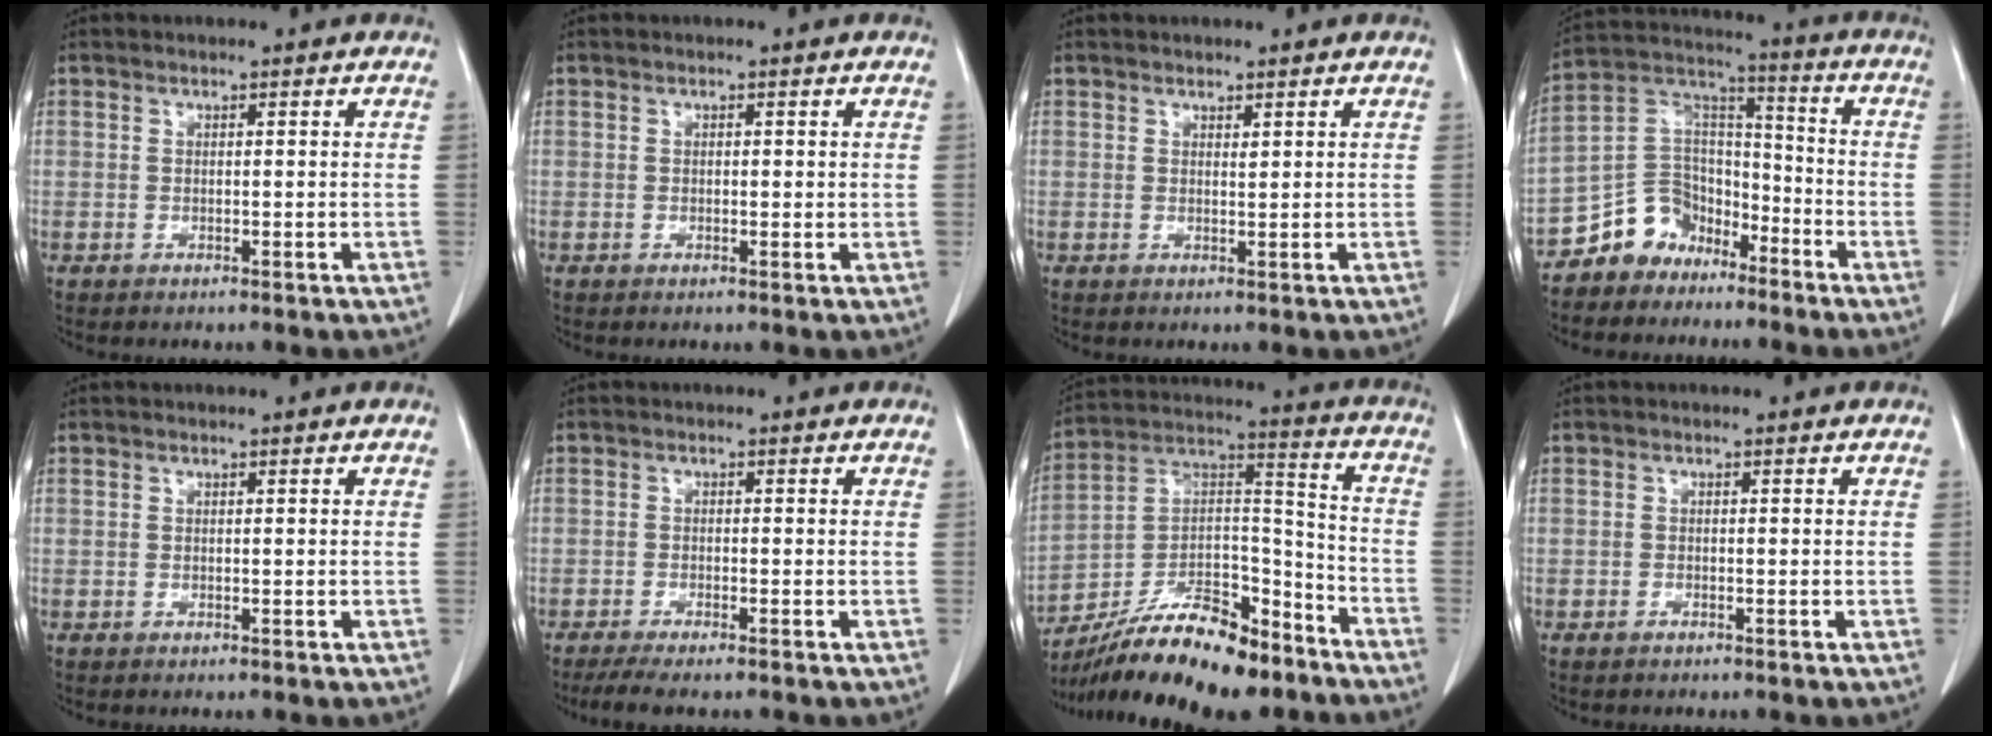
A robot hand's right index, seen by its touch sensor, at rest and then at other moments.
{"total": 0.6, "force": [0.1, 0.3, 0.5], "torque": [-0.010, 0.000, 0.003]}
{"total": 0.6, "force": [0.5, 0.2, 0.3], "torque": [-0.009, -0.006, 0.010]}
{"total": 9.6, "force": [-7.0, 6.4, 1.3], "torque": [-0.028, 0.055, -0.132]}
{"total": 0.0}
{"total": 5.8, "force": [-4.7, 0.5, 3.3], "torque": [-0.048, -0.011, -0.072]}
{"total": 20.3, "force": [-16.1, 5.7, 11.0], "torque": [-0.201, 0.021, -0.278]}
{"total": 0.6, "force": [-0.5, 0.2, 0.2], "torque": [-0.010, -0.001, -0.007]}